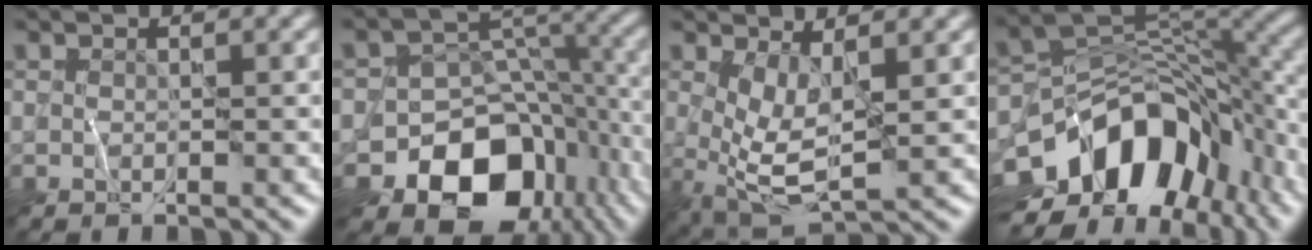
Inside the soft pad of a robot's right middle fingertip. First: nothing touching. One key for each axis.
{"total": 13.8, "fx": -7.1, "fy": 10.1, "fz": 6.2, "tx": -0.107, "ty": 0.003, "tz": -0.110}
{"total": 4.4, "fx": 0.8, "fy": 1.4, "fz": 4.1, "tx": -0.087, "ty": -0.012, "tz": 0.017}
{"total": 13.5, "fx": -5.5, "fy": 8.6, "fz": 8.9, "tx": -0.145, "ty": 0.005, "tz": -0.103}